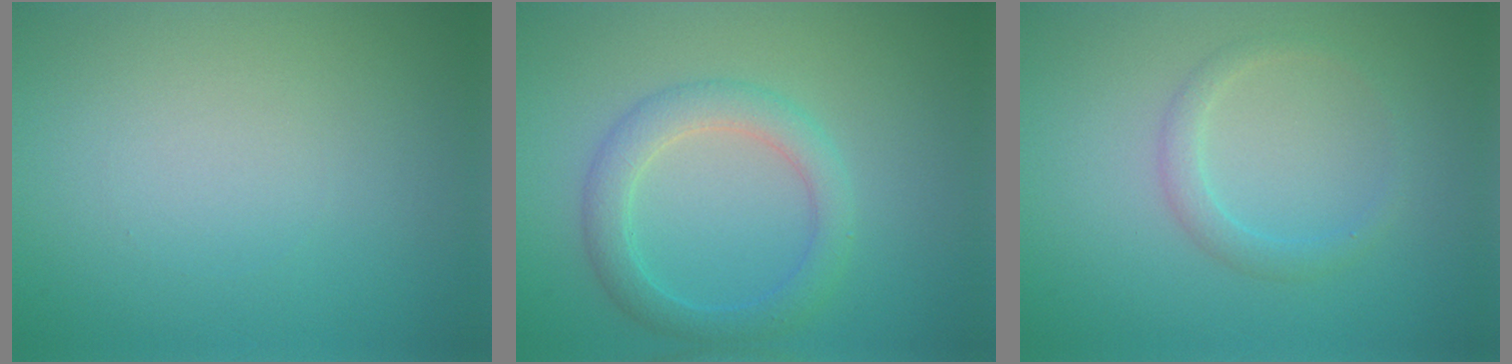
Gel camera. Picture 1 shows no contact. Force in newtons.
{"total": 3.3, "press": 3.3, "slide": 0.1}
{"total": 1.5, "press": 1.5, "slide": 0.1}